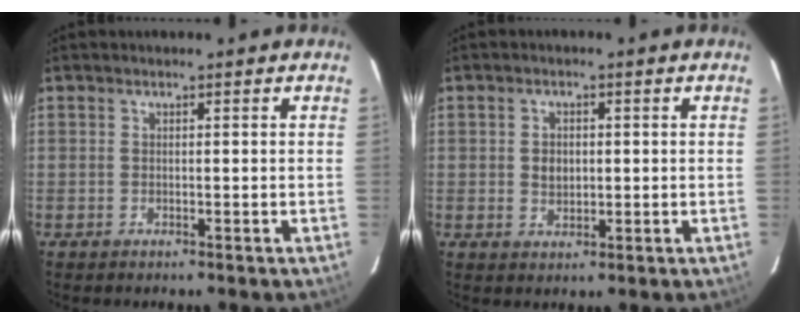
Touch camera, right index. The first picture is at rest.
{"total": 3.3, "force": [0.1, 2.6, 2.0], "torque": [-0.033, 0.005, 0.003]}